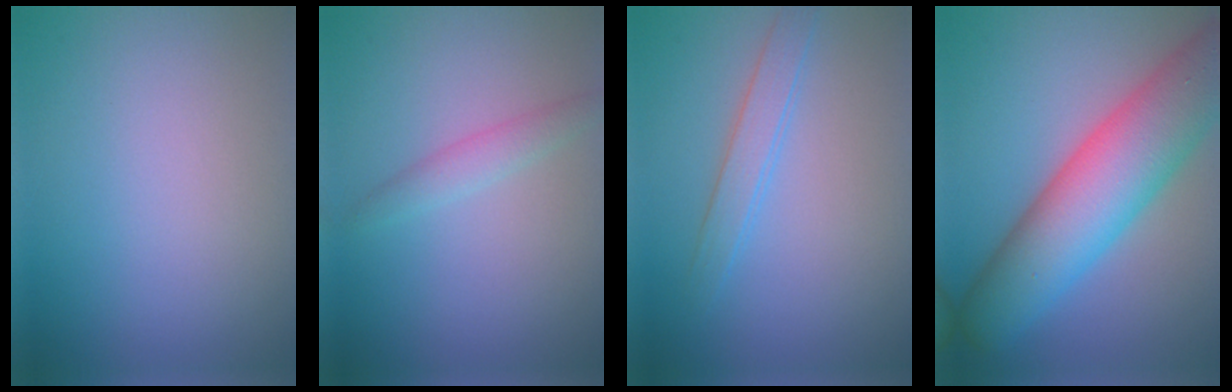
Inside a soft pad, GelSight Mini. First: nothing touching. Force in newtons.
{"total": 1.7, "press": 1.7, "slide": 0.1}
{"total": 2.1, "press": 2.1, "slide": 0.1}
{"total": 11.0, "press": 11.0, "slide": 0.5}